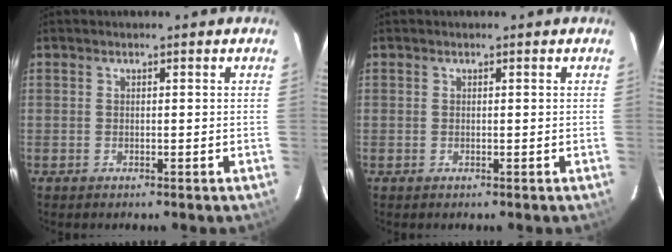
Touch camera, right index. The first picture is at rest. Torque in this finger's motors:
{"motor_torque": [0.00, 0.00, 0.00, 0.00]}